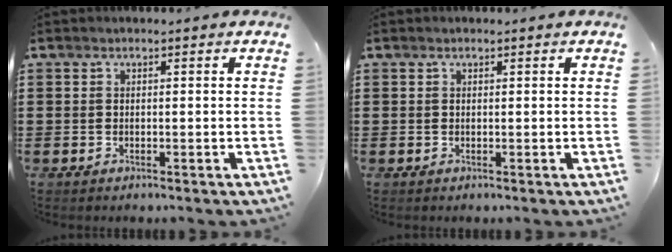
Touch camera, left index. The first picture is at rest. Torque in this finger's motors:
{"motor_torque": [0.03, -0.01, -0.02, -0.01]}